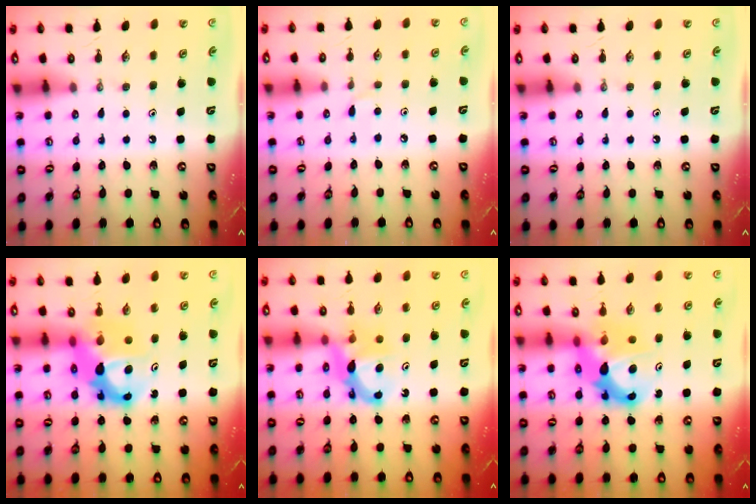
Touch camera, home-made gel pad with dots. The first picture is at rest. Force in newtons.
{"total": 3.2, "press": 3.2, "slide": 0.5}
{"total": 0.0}
{"total": 9.7, "press": 9.7, "slide": 0.8}
{"total": 7.5, "press": 7.5, "slide": 0.5}
{"total": 9.6, "press": 9.5, "slide": 0.5}